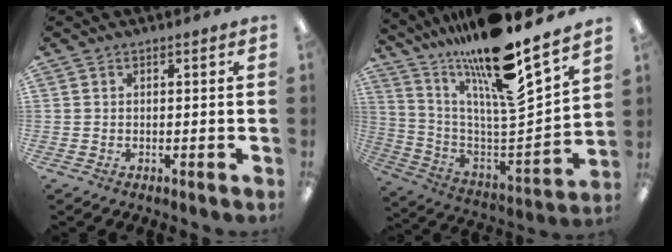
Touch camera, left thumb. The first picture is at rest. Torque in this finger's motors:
{"motor_torque": [1.74, -0.01, 2.10, -0.66, 0.21]}